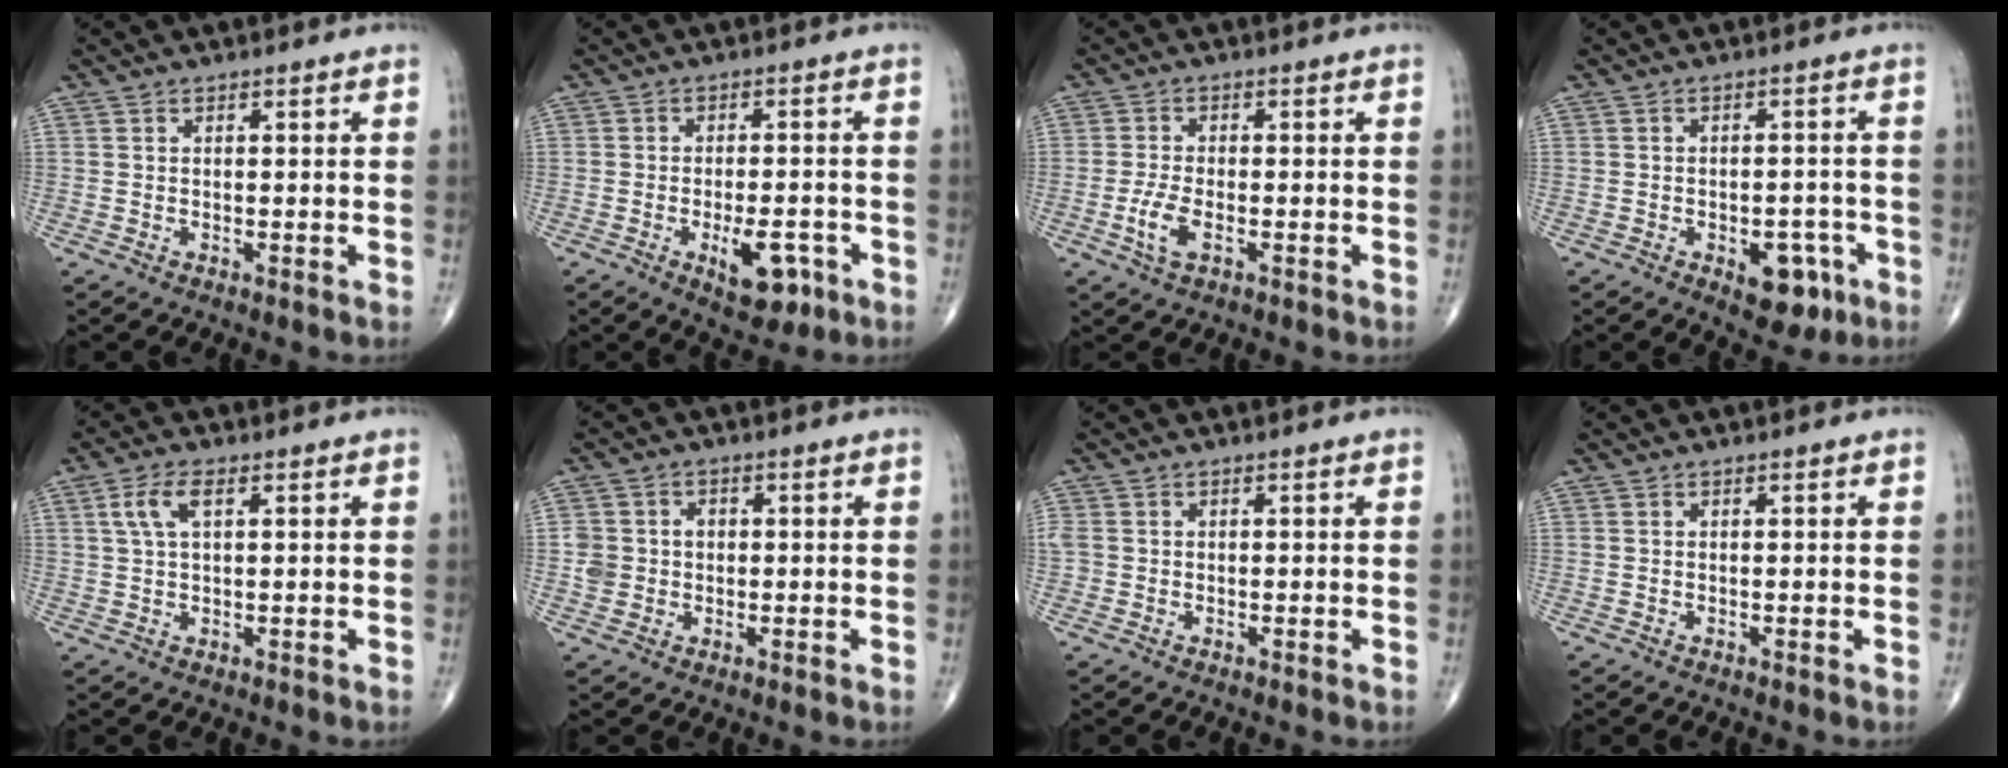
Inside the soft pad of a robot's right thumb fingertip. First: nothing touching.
{"total": 7.8, "force": [-3.2, 3.6, 6.2], "torque": [-0.078, 0.009, -0.040]}
{"total": 4.4, "force": [-1.5, 1.9, 3.7], "torque": [-0.084, 0.003, -0.028]}
{"total": 7.7, "force": [-3.5, 4.3, 5.4], "torque": [-0.043, 0.018, -0.038]}
{"total": 4.7, "force": [1.6, 2.0, 3.9], "torque": [-0.089, 0.010, 0.033]}
{"total": 4.4, "force": [-0.1, 4.1, 1.4], "torque": [-0.004, 0.011, -0.002]}
{"total": 1.9, "force": [0.0, 1.7, 0.9], "torque": [-0.016, 0.004, 0.000]}
{"total": 0.0}